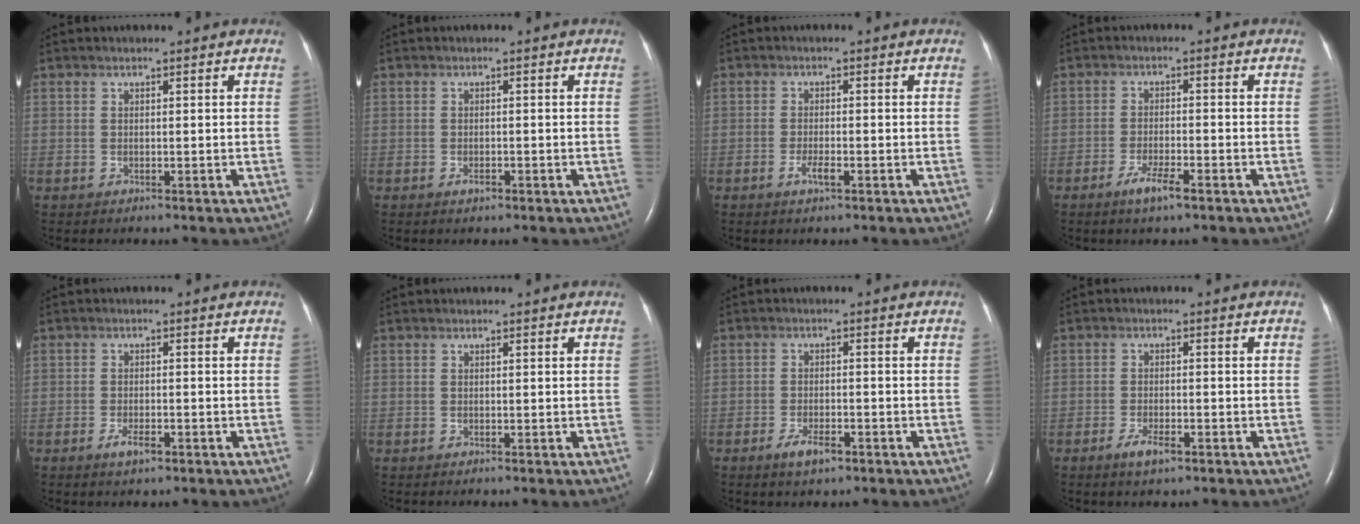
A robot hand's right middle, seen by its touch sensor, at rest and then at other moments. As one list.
[{"total": 1.1, "force": [-0.7, 0.5, 0.7], "torque": [-0.012, 0.000, -0.009]}, {"total": 2.2, "force": [-1.1, 0.4, 1.8], "torque": [-0.039, -0.002, -0.022]}, {"total": 4.0, "force": [-2.5, 0.5, 3.0], "torque": [-0.061, -0.005, -0.047]}, {"total": 2.6, "force": [-1.5, 0.8, 1.9], "torque": [-0.039, 0.000, -0.026]}, {"total": 0.0}, {"total": 3.5, "force": [-2.2, 1.2, 2.5], "torque": [-0.051, 0.000, -0.038]}, {"total": 3.1, "force": [-1.9, 0.9, 2.3], "torque": [-0.048, -0.001, -0.035]}]